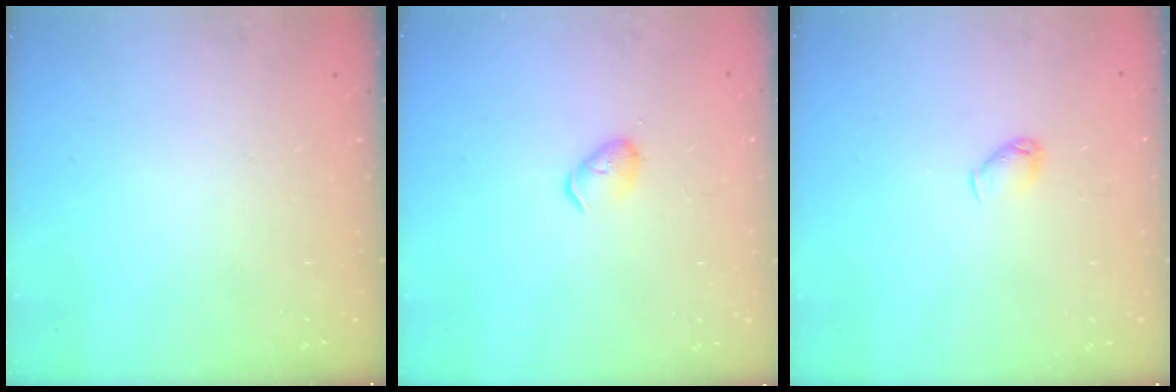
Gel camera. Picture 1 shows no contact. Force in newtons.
{"total": 3.7, "press": 3.6, "slide": 0.7}
{"total": 3.7, "press": 3.6, "slide": 0.7}